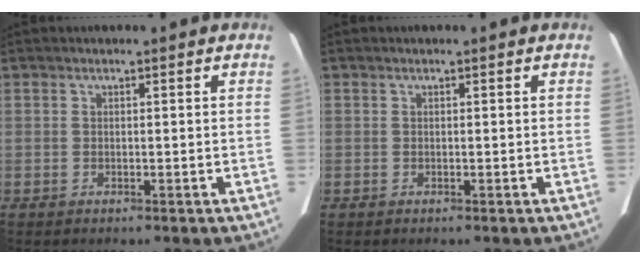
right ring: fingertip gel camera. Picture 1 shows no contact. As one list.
[{"total": 0.0}]